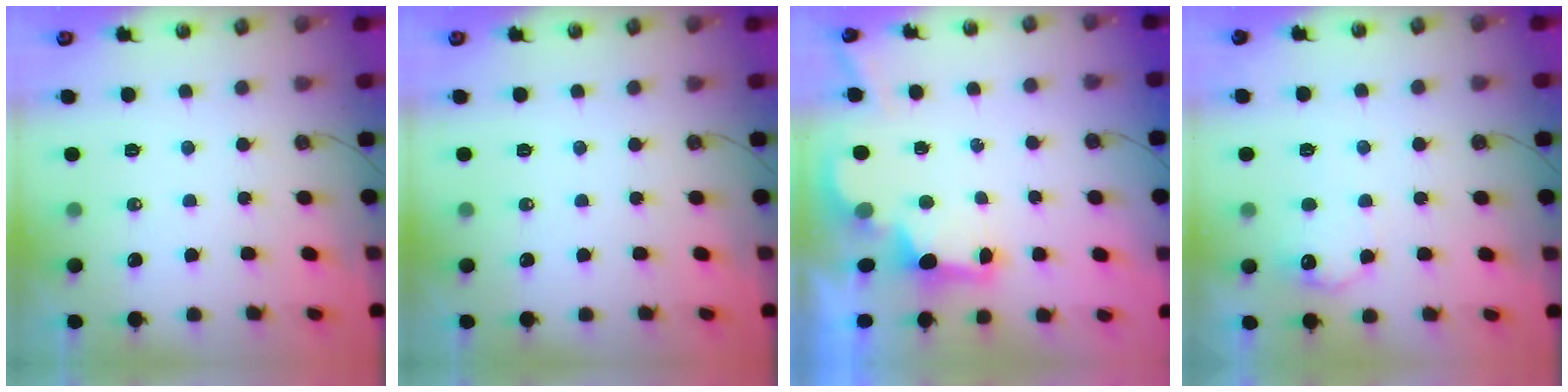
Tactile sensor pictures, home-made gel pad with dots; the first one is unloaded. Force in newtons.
{"total": 0.0}
{"total": 2.5, "press": 2.4, "slide": 0.7}
{"total": 9.4, "press": 9.4, "slide": 0.6}